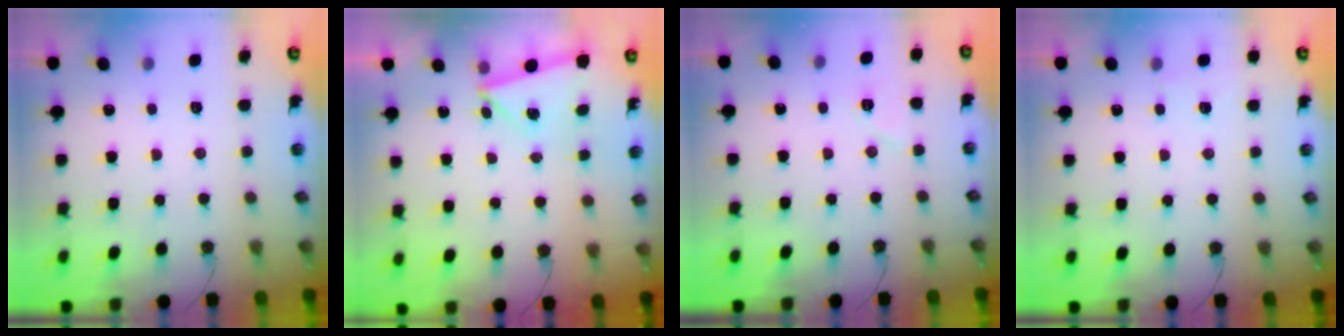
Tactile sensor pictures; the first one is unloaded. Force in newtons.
{"total": 2.9, "press": 2.7, "slide": 1.2}
{"total": 6.0, "press": 5.8, "slide": 1.4}
{"total": 3.1, "press": 2.4, "slide": 2.0}